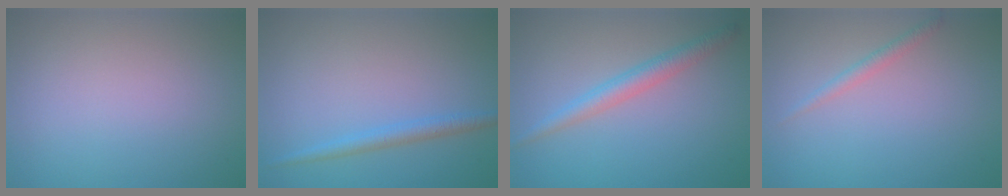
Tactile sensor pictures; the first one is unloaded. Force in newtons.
{"total": 1.9, "press": 1.9, "slide": 0.1}
{"total": 2.6, "press": 2.6, "slide": 0.1}
{"total": 1.2, "press": 1.2, "slide": 0.0}